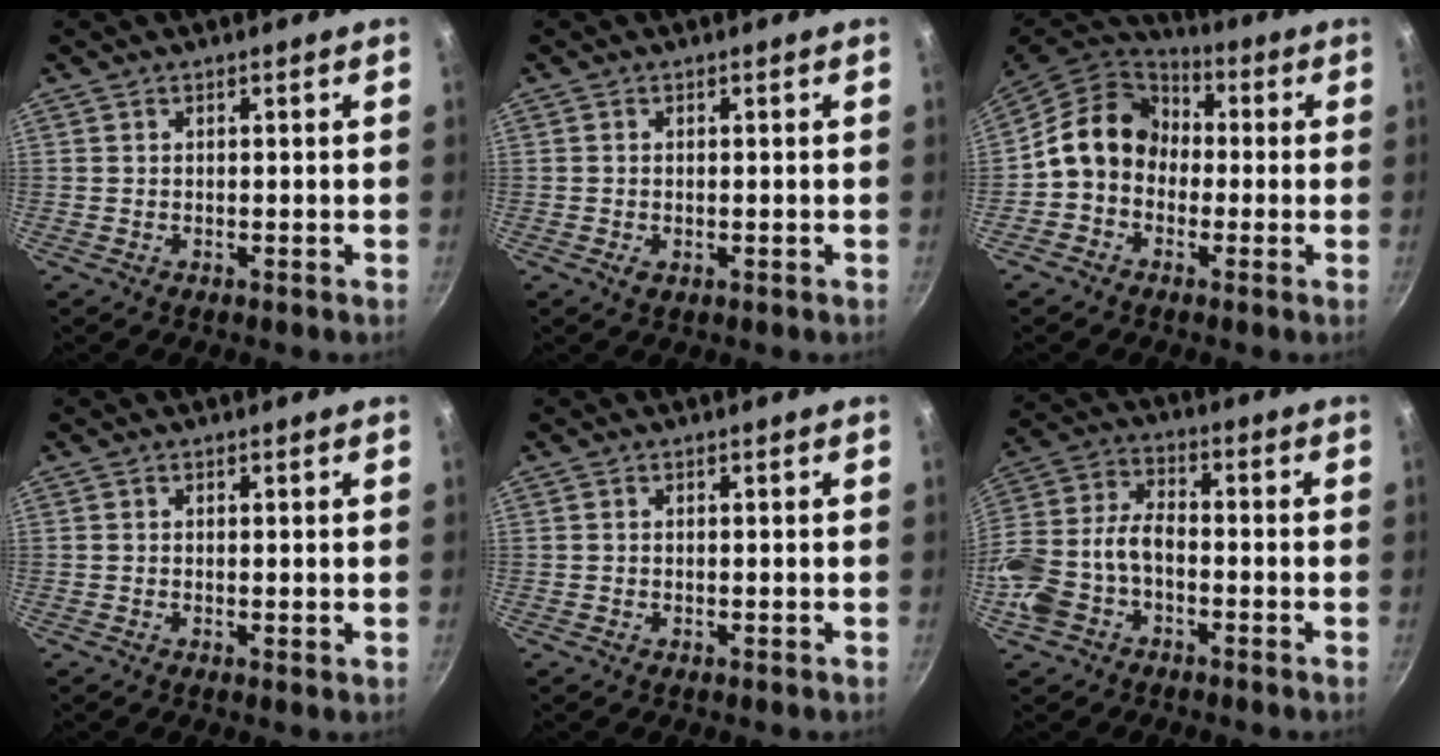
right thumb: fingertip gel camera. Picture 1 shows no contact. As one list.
[{"total": 1.4, "force": [-0.2, 0.9, 1.0], "torque": [-0.017, -0.003, -0.003]}, {"total": 12.7, "force": [-0.1, 10.6, 7.1], "torque": [-0.088, 0.039, -0.026]}, {"total": 0.6, "force": [0.1, 0.2, 0.6], "torque": [-0.008, -0.004, 0.000]}, {"total": 0.0}, {"total": 12.9, "force": [-4.0, 8.3, 9.0], "torque": [-0.185, 0.042, -0.088]}]